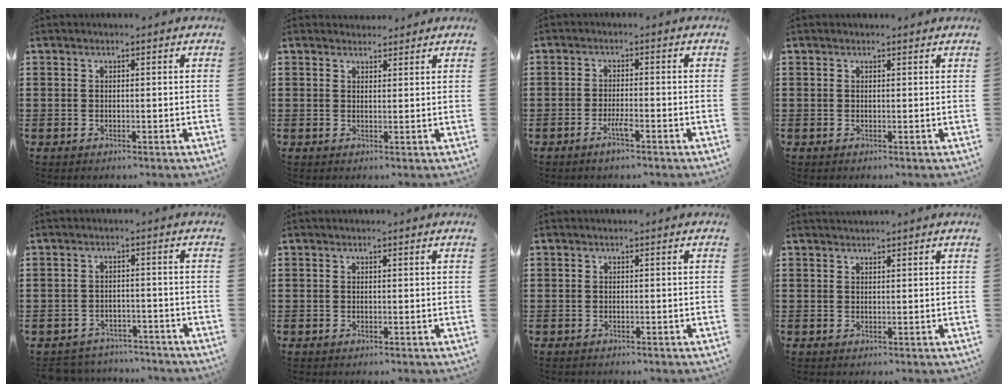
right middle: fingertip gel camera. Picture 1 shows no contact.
{"total": 1.7, "force": [1.7, 0.3, -0.1], "torque": [0.006, 0.001, 0.032]}
{"total": 2.7, "force": [-1.7, 0.2, 2.2], "torque": [-0.044, -0.003, -0.032]}
{"total": 0.0}
{"total": 3.2, "force": [-3.2, 0.7, -0.2], "torque": [-0.005, 0.001, -0.069]}
{"total": 0.0}
{"total": 0.6, "force": [-0.5, 0.4, -0.1], "torque": [0.002, 0.005, -0.012]}
{"total": 0.9, "force": [0.9, -0.1, 0.1], "torque": [-0.004, -0.002, 0.018]}